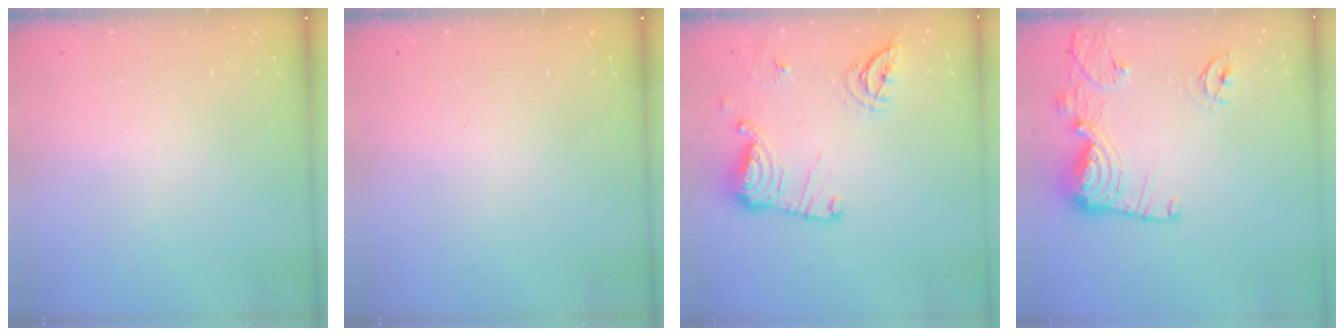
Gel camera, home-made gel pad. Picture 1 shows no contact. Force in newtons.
{"total": 0.0}
{"total": 14.9, "press": 14.9, "slide": 0.4}
{"total": 14.3, "press": 14.2, "slide": 1.4}